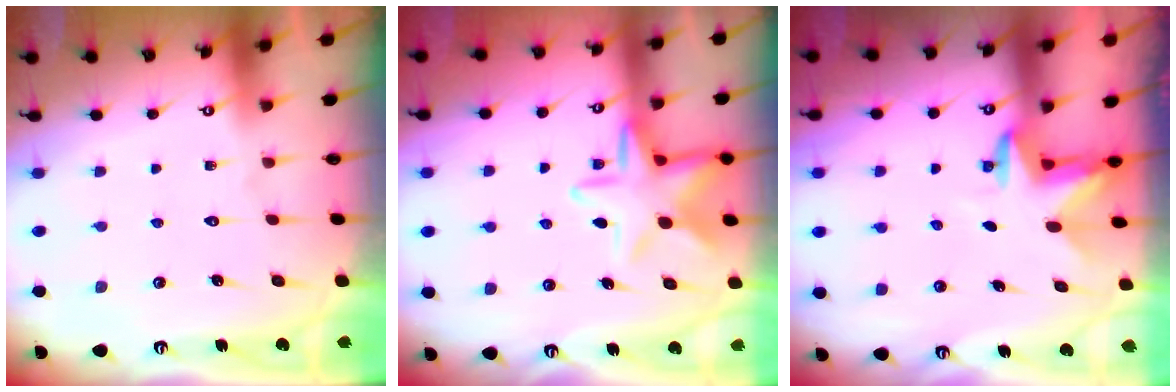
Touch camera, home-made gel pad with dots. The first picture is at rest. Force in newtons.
{"total": 11.6, "press": 11.6, "slide": 1.2}
{"total": 3.1, "press": 3.0, "slide": 0.7}